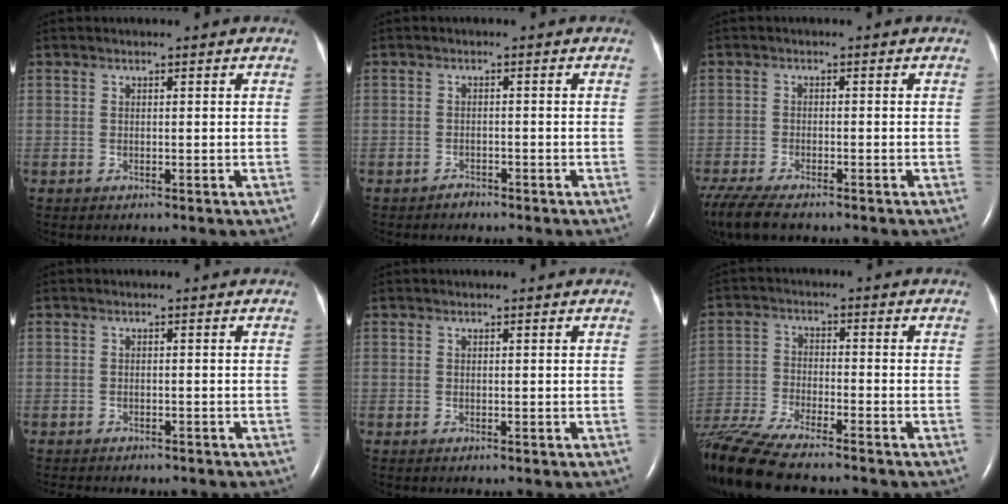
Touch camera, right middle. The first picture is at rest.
{"total": 1.1, "force": [-1.0, 0.4, -0.1], "torque": [-0.002, -0.001, -0.020]}
{"total": 9.4, "force": [-7.4, 2.6, 5.2], "torque": [-0.097, -0.020, -0.122]}
{"total": 6.7, "force": [-5.8, 2.2, 2.6], "torque": [-0.032, -0.002, -0.066]}
{"total": 0.0}
{"total": 14.9, "force": [-12.7, 1.7, 7.6], "torque": [-0.164, -0.028, -0.225]}